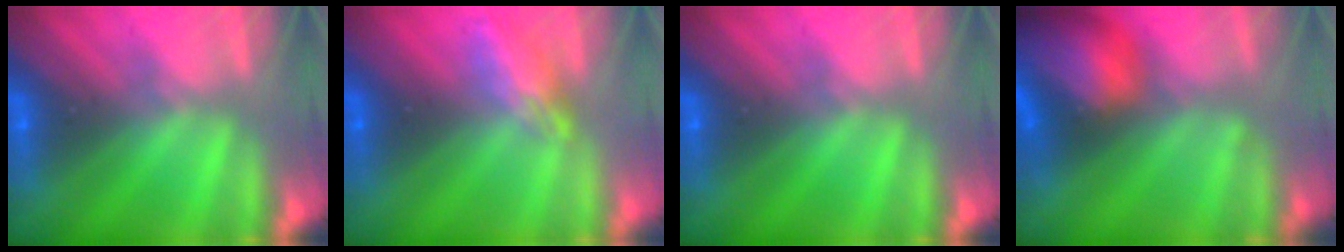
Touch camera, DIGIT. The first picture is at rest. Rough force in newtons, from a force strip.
{"total": 2.4}
{"total": 0.0}
{"total": 7.3}